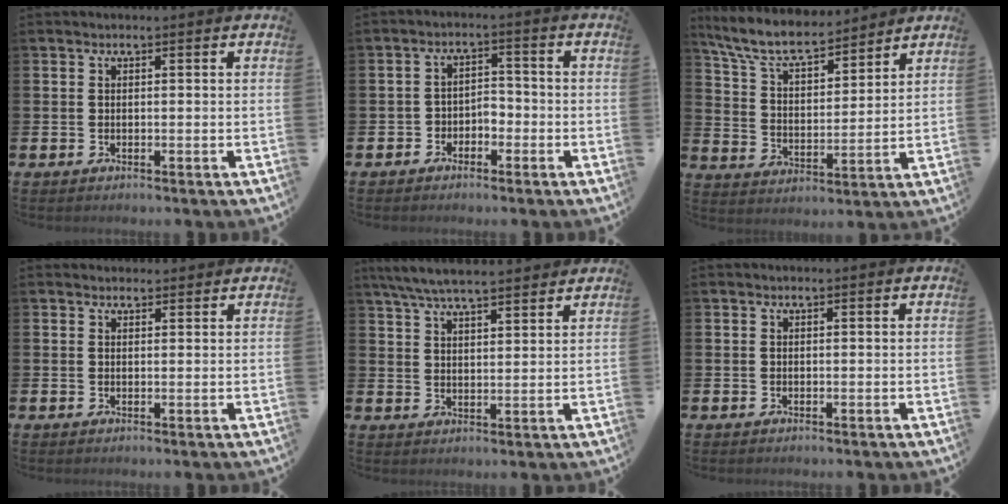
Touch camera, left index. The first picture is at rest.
{"total": 2.8, "force": [-2.0, 1.8, 0.7], "torque": [-0.026, 0.009, -0.044]}
{"total": 8.4, "force": [7.5, 2.1, 3.1], "torque": [-0.096, -0.042, 0.134]}
{"total": 1.4, "force": [1.3, 0.5, 0.0], "torque": [0.008, 0.001, 0.022]}
{"total": 6.5, "force": [6.2, 0.6, 2.0], "torque": [-0.054, -0.023, 0.113]}
{"total": 0.0}